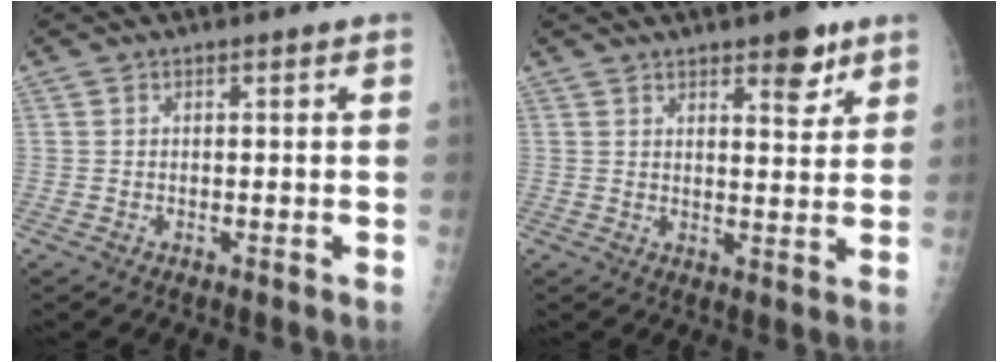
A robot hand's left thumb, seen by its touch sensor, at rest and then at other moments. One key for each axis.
{"total": 6.4, "fx": 4.0, "fy": 2.4, "fz": 4.3, "tx": -0.038, "ty": -0.024, "tz": 0.052}